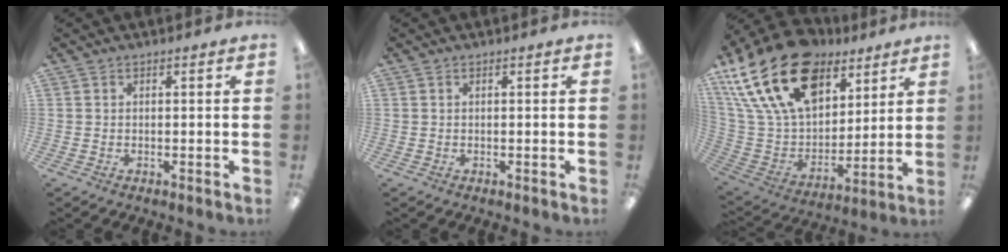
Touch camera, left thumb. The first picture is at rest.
{"total": 0.0}
{"total": 26.8, "force": [14.8, 16.0, 15.6], "torque": [-0.311, -0.074, 0.272]}